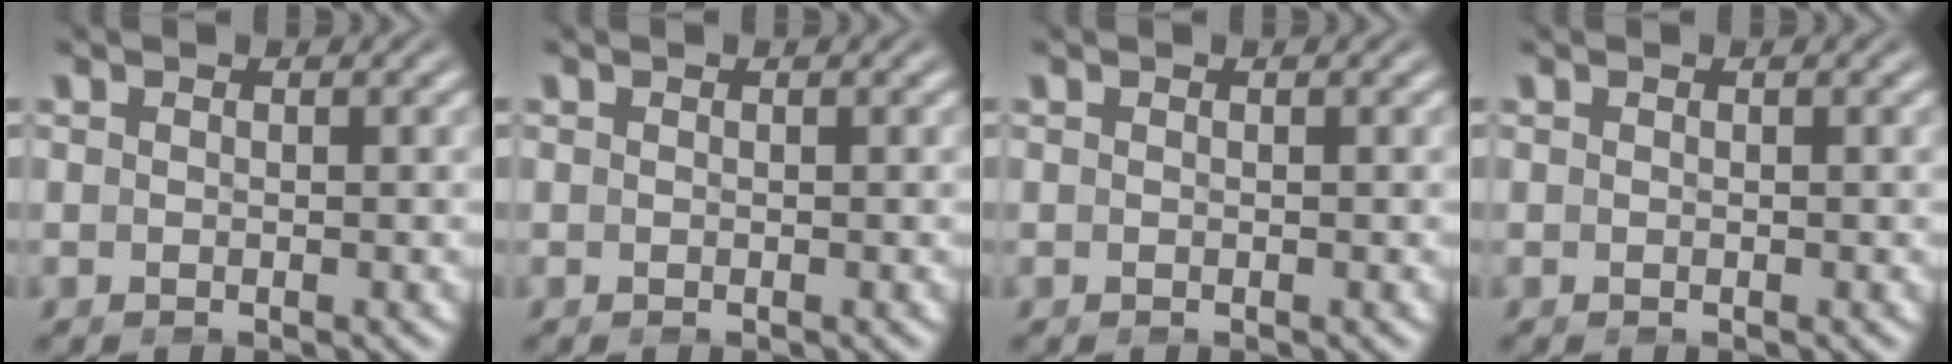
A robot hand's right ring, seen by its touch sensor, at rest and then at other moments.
{"total": 0.0}
{"total": 0.0}
{"total": 0.0}